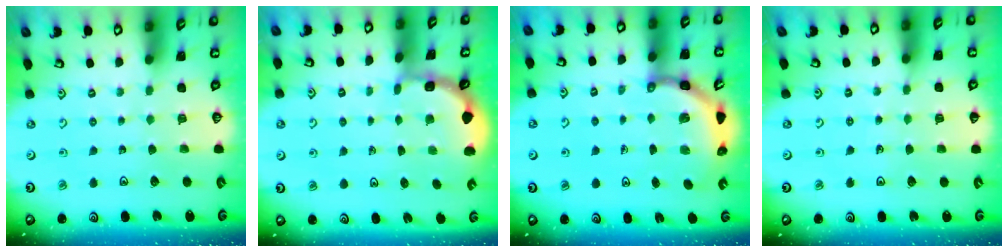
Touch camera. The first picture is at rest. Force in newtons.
{"total": 2.1, "press": 2.1, "slide": 0.2}
{"total": 4.3, "press": 3.9, "slide": 2.0}
{"total": 3.0, "press": 3.0, "slide": 0.3}